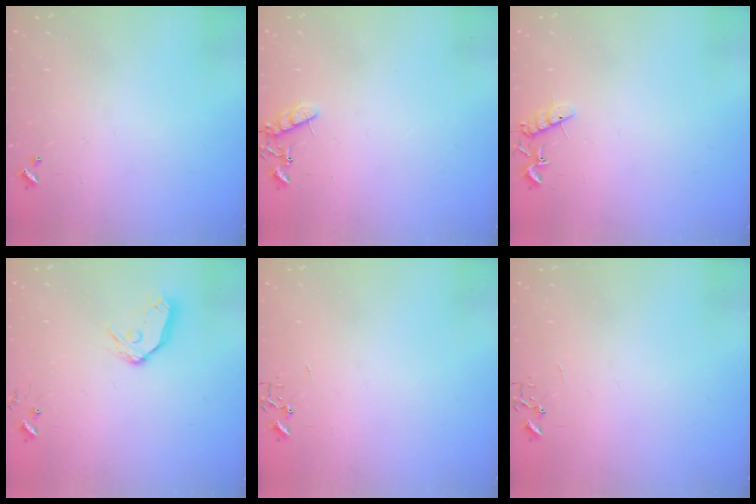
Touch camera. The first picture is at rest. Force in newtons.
{"total": 8.1, "press": 8.1, "slide": 0.3}
{"total": 10.4, "press": 10.3, "slide": 0.9}
{"total": 9.6, "press": 9.6, "slide": 1.0}
{"total": 0.0}
{"total": 0.0}